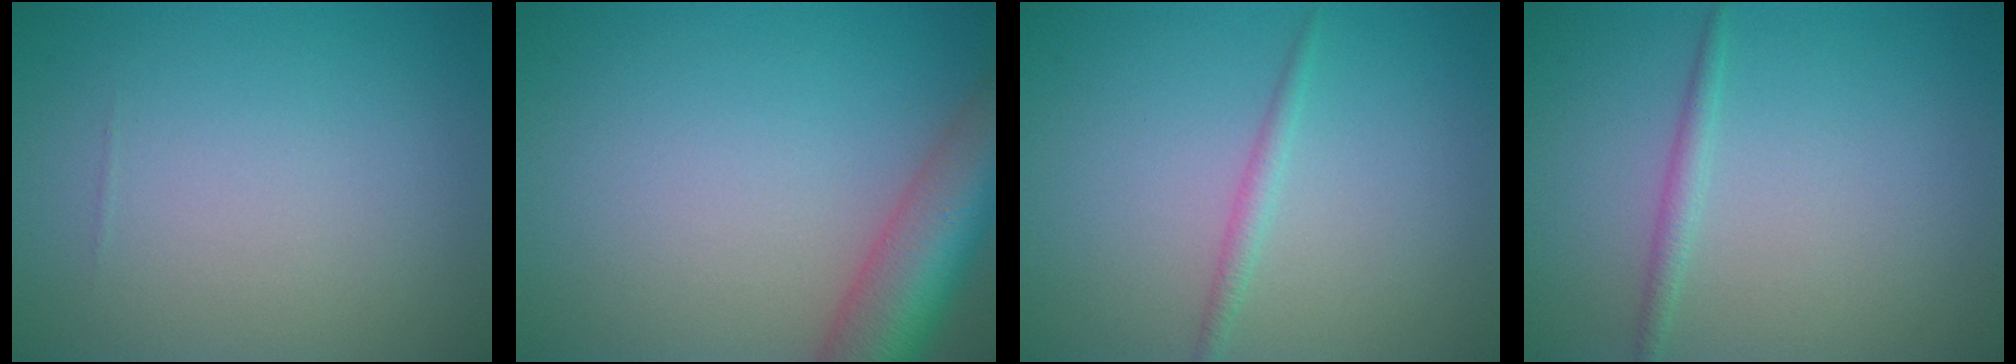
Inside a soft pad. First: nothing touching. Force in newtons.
{"total": 8.1, "press": 8.1, "slide": 0.4}
{"total": 1.2, "press": 1.2, "slide": 0.1}
{"total": 1.3, "press": 1.3, "slide": 0.1}